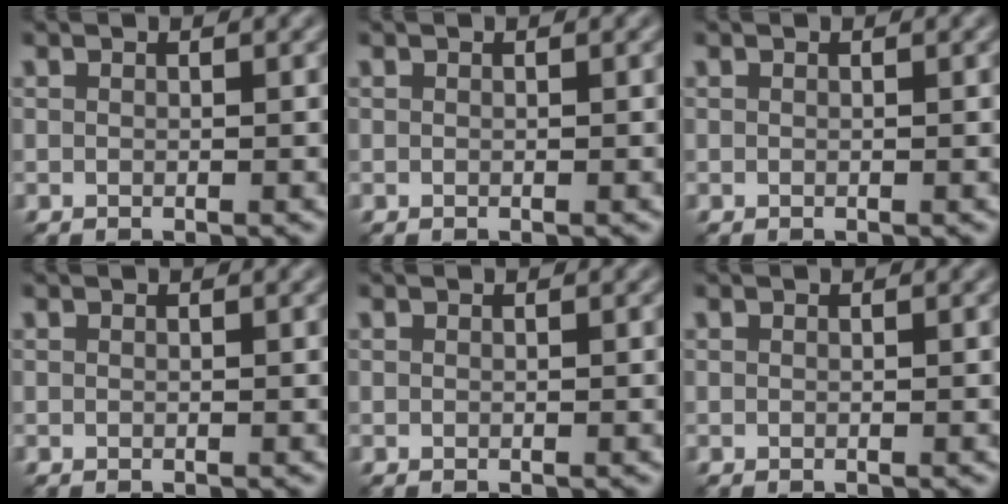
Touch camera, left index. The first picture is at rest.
{"total": 0.0}
{"total": 0.0}
{"total": 0.0}
{"total": 0.0}
{"total": 0.0}